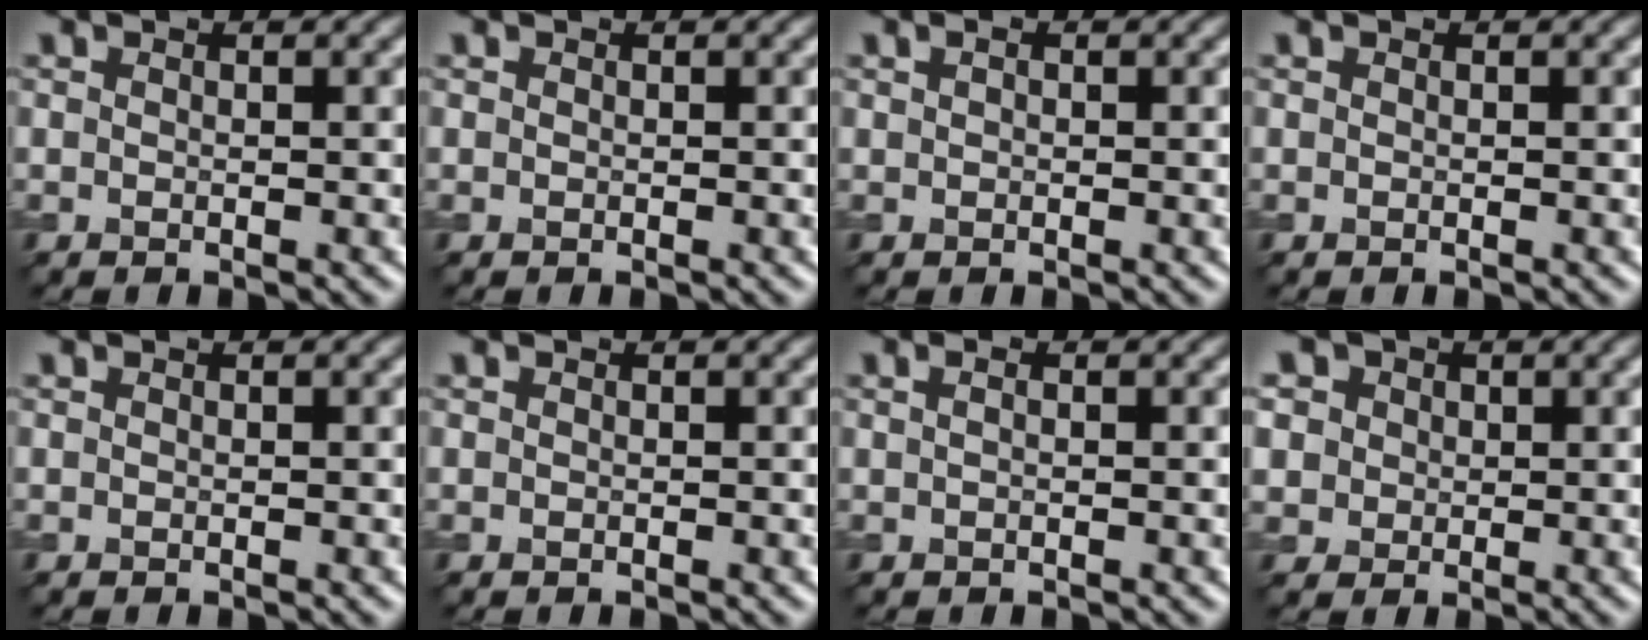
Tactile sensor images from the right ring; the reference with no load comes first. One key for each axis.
{"total": 0.0}
{"total": 0.5, "fx": 0.2, "fy": 0.3, "fz": 0.3, "tx": -0.008, "ty": 0.001, "tz": 0.003}
{"total": 0.0}
{"total": 0.0}
{"total": 0.0}
{"total": 1.0, "fx": 0.4, "fy": 0.5, "fz": 0.7, "tx": -0.013, "ty": -0.004, "tz": 0.001}
{"total": 6.4, "fx": 3.0, "fy": 5.1, "fz": 2.4, "tx": -0.053, "ty": 0.021, "tz": 0.032}